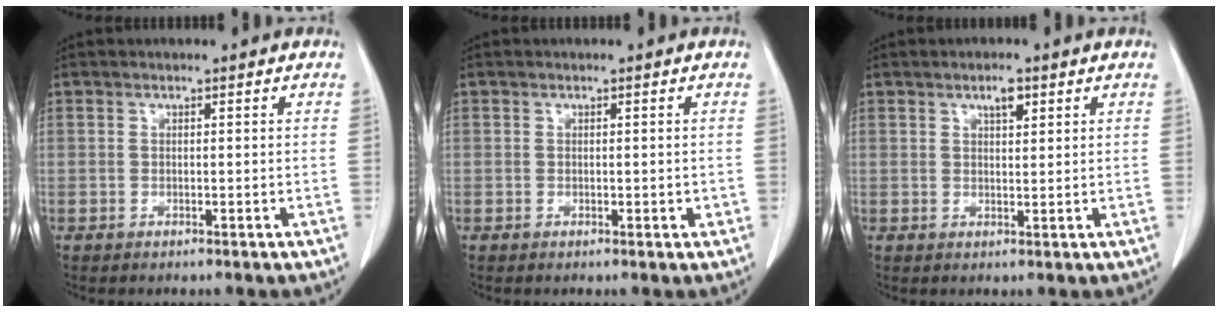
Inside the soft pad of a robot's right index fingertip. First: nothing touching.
{"total": 1.0, "force": [-0.1, 0.5, 0.9], "torque": [-0.011, -0.001, 0.002]}
{"total": 2.4, "force": [1.4, 0.7, 1.8], "torque": [-0.032, 0.000, 0.024]}